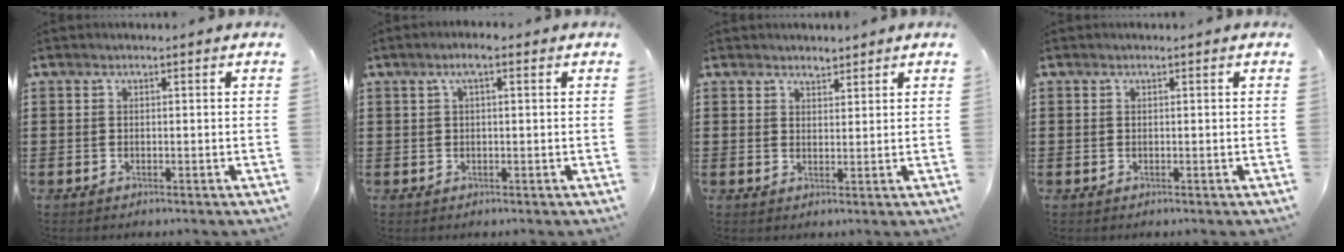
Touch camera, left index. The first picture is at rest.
{"total": 2.9, "force": [1.4, 0.2, 2.6], "torque": [-0.054, 0.004, 0.022]}
{"total": 2.1, "force": [2.0, 0.7, 0.0], "torque": [0.003, -0.001, 0.037]}
{"total": 0.0}